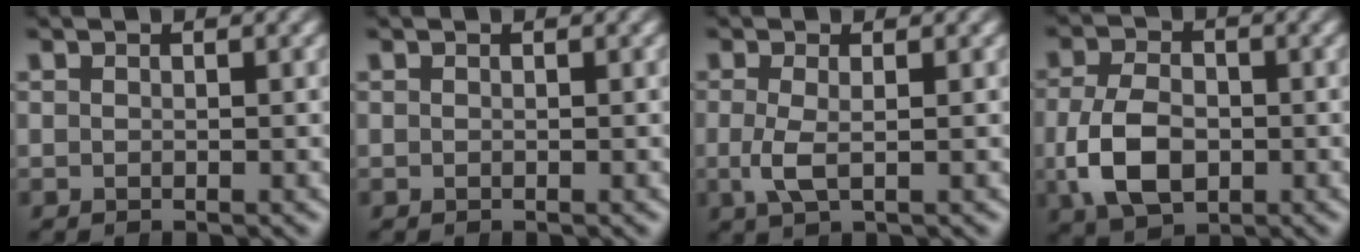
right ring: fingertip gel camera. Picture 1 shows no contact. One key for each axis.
{"total": 0.0}
{"total": 2.1, "fx": -0.4, "fy": 0.6, "fz": 2.0, "tx": -0.058, "ty": -0.018, "tz": 0.002}
{"total": 5.5, "fx": -1.0, "fy": 3.8, "fz": 3.8, "tx": -0.092, "ty": -0.020, "tz": -0.004}